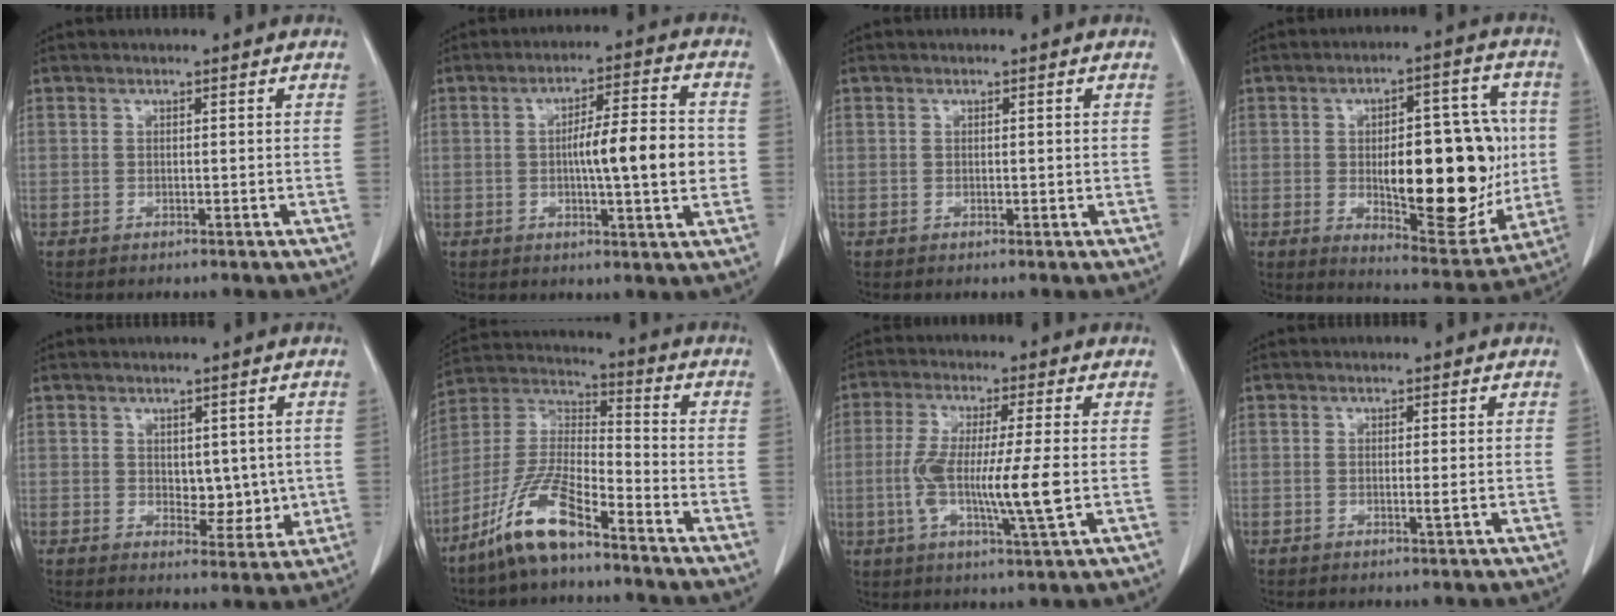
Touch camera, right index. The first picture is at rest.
{"total": 10.5, "force": [-0.2, 1.5, 10.4], "torque": [-0.161, 0.013, -0.005]}
{"total": 0.0}
{"total": 19.7, "force": [-0.8, 7.1, 18.3], "torque": [-0.242, 0.007, 0.005]}
{"total": 4.8, "force": [0.6, 2.9, 3.9], "torque": [-0.040, -0.005, 0.021]}
{"total": 12.0, "force": [-8.3, 2.2, 8.3], "torque": [-0.182, -0.005, -0.165]}
{"total": 10.8, "force": [-1.2, 0.5, 10.8], "torque": [-0.204, -0.012, -0.025]}
{"total": 0.8, "force": [0.1, -0.1, 0.8], "torque": [-0.012, -0.001, 0.003]}